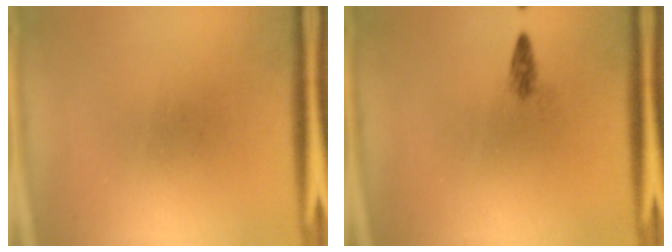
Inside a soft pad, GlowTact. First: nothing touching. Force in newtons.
{"total": 1.1}